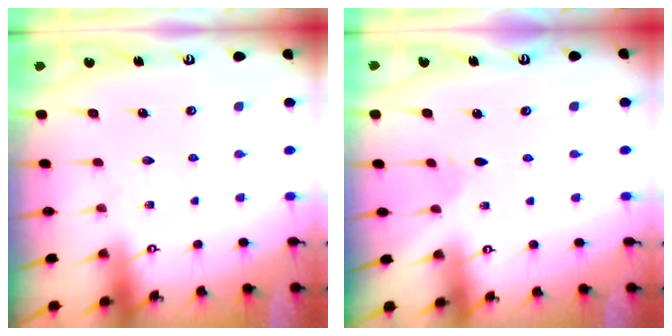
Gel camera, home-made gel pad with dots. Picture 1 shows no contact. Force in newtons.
{"total": 1.4, "press": 1.4, "slide": 0.3}